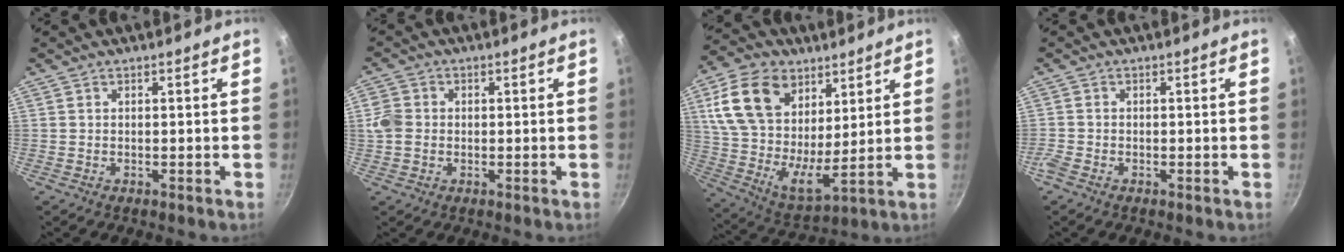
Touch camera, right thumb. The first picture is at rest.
{"total": 4.7, "force": [-0.2, 4.0, 2.4], "torque": [-0.039, 0.006, -0.010]}
{"total": 19.6, "force": [9.0, 12.1, 12.6], "torque": [-0.225, -0.025, 0.169]}
{"total": 1.7, "force": [-1.2, 1.0, 0.8], "torque": [-0.023, 0.001, -0.030]}